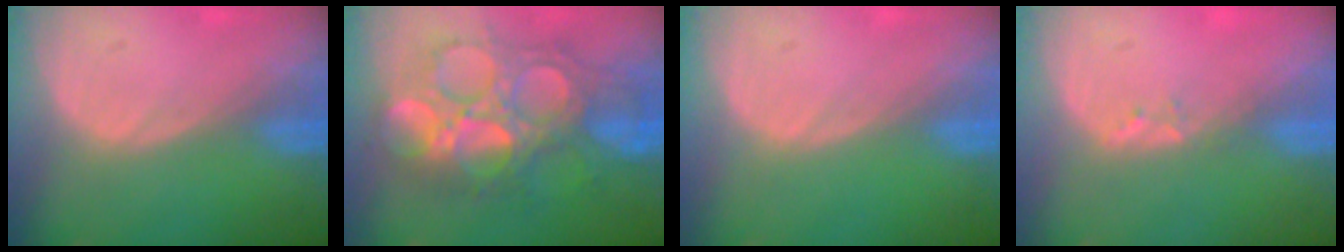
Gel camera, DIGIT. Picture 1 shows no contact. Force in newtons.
{"total": 11.8, "press": 11.7, "slide": 1.3}
{"total": 0.0}
{"total": 1.4, "press": 1.3, "slide": 0.7}